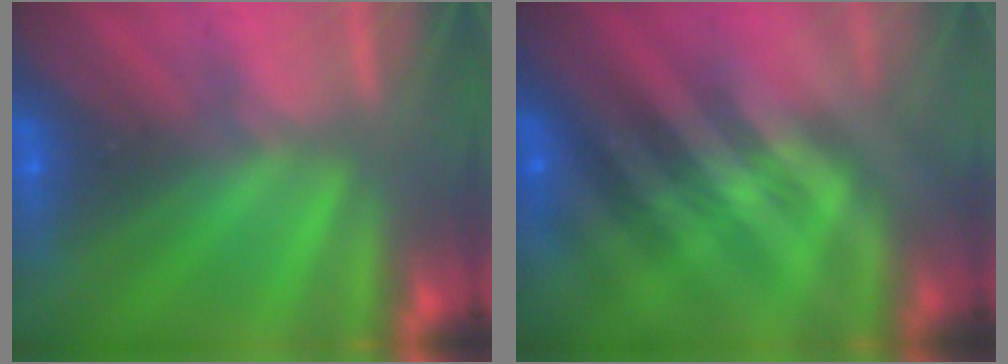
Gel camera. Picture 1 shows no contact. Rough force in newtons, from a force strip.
{"total": 2.3}